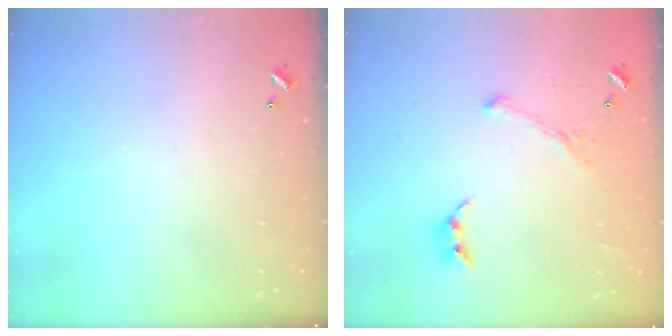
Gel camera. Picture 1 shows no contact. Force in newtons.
{"total": 2.0, "press": 2.0, "slide": 0.4}